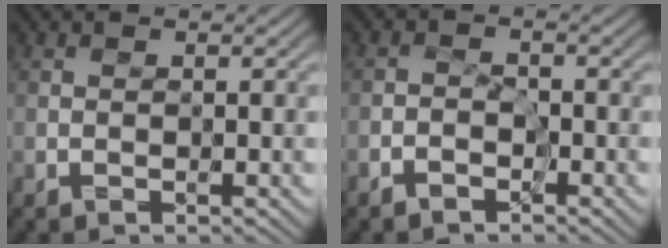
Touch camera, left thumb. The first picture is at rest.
{"total": 1.4, "force": [-1.2, 0.5, 0.5], "torque": [-0.008, 0.006, -0.028]}